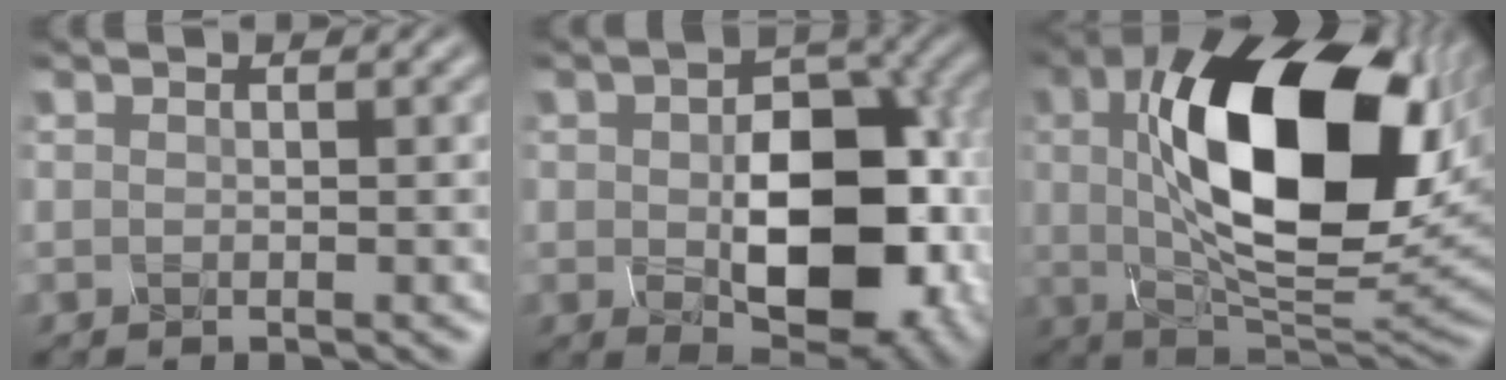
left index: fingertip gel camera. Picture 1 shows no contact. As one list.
[{"total": 11.6, "force": [-1.1, 7.0, 9.2], "torque": [-0.141, -0.014, -0.003]}, {"total": 16.4, "force": [3.0, 7.9, 14.1], "torque": [-0.234, 0.003, 0.051]}]